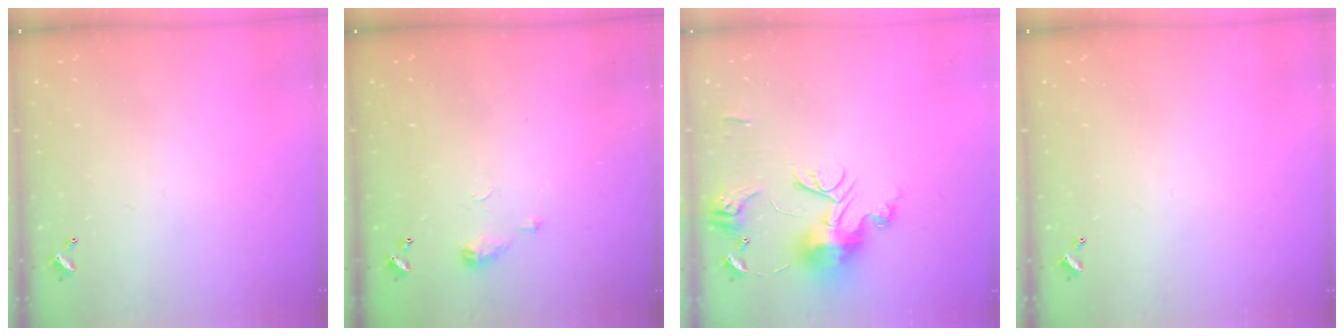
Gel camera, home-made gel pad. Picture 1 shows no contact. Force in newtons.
{"total": 5.4, "press": 5.3, "slide": 0.8}
{"total": 13.5, "press": 13.5, "slide": 1.0}
{"total": 0.0}